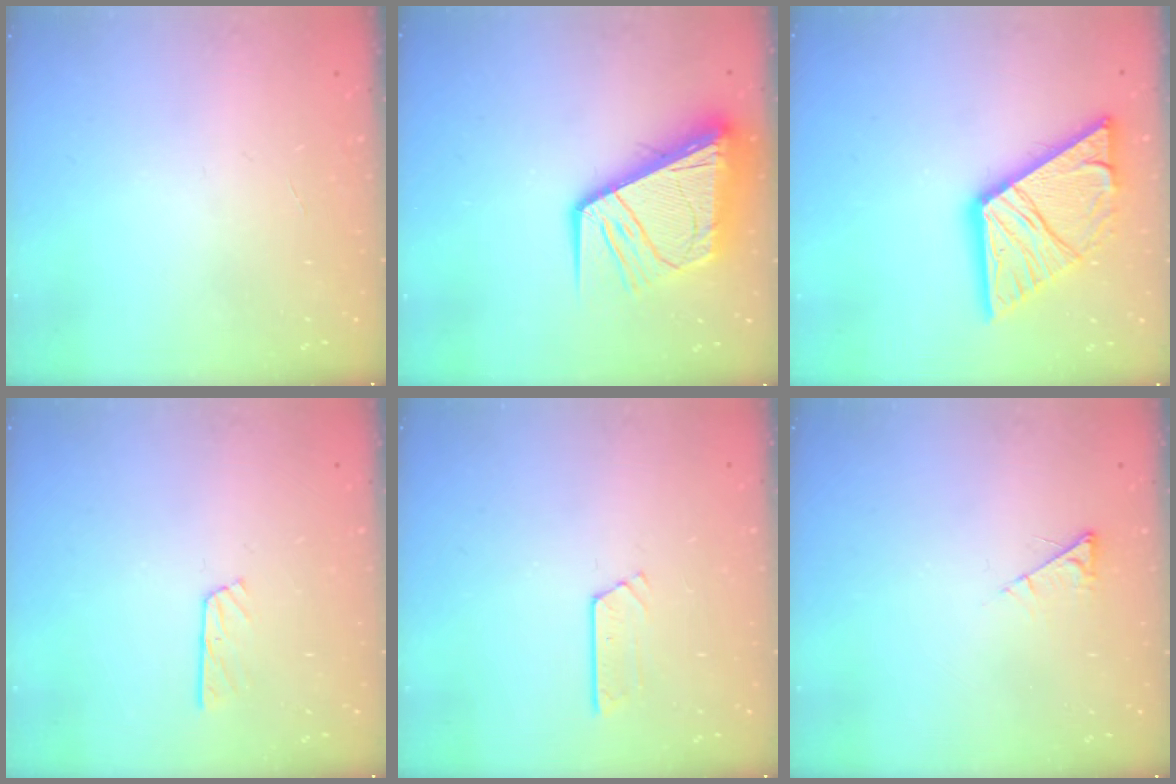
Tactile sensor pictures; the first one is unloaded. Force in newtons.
{"total": 17.1, "press": 17.0, "slide": 1.9}
{"total": 20.1, "press": 20.0, "slide": 2.1}
{"total": 4.5, "press": 4.5, "slide": 0.4}
{"total": 2.6, "press": 2.6, "slide": 0.2}
{"total": 4.2, "press": 4.1, "slide": 0.6}